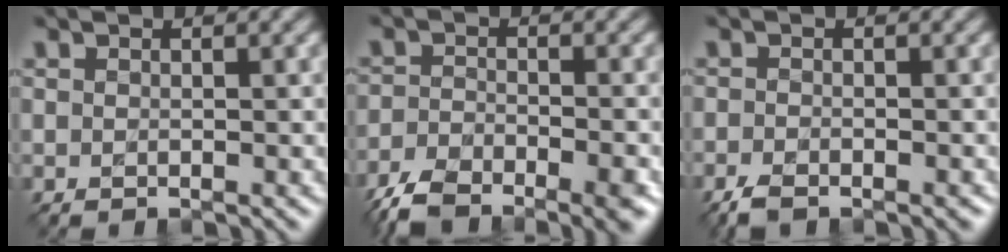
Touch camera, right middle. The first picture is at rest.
{"total": 7.6, "force": [-5.9, 2.6, 4.1], "torque": [-0.069, -0.029, -0.102]}
{"total": 2.7, "force": [-2.0, 0.8, 1.6], "torque": [-0.027, -0.004, -0.039]}